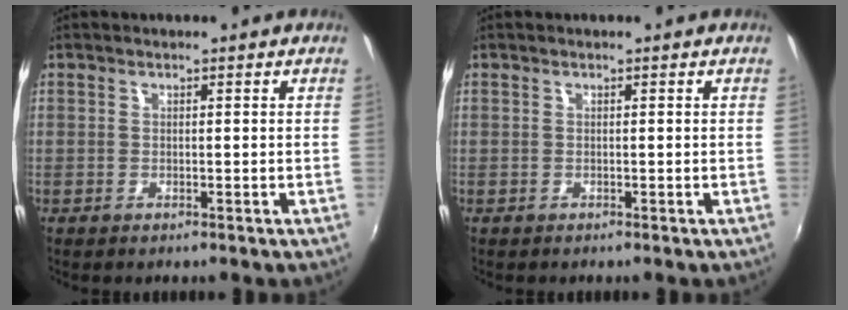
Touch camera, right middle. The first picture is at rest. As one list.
[{"total": 0.0}]